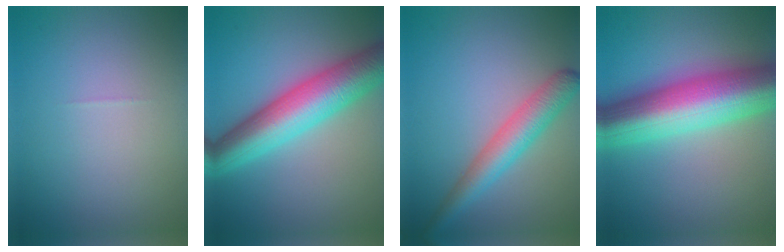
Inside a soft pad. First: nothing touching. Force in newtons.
{"total": 9.1, "press": 9.1, "slide": 0.1}
{"total": 4.4, "press": 4.4, "slide": 0.2}
{"total": 13.1, "press": 13.1, "slide": 0.1}